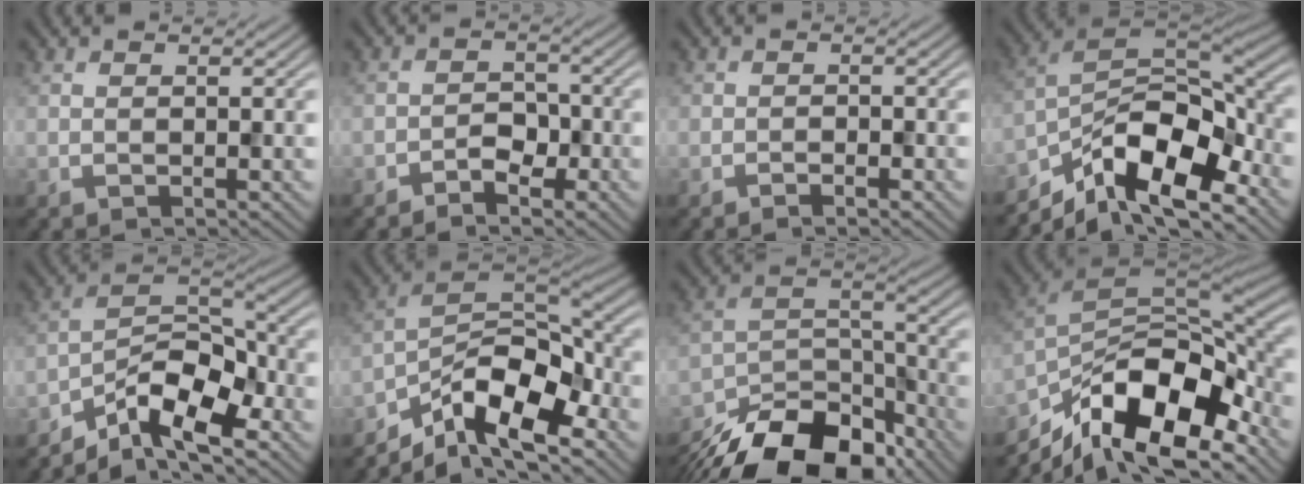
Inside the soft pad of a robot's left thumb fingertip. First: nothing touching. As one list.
[{"total": 3.1, "force": [-2.0, 1.7, 1.7], "torque": [-0.022, 0.007, -0.040]}, {"total": 1.2, "force": [-0.9, 0.6, 0.6], "torque": [-0.008, -0.001, -0.017]}, {"total": 13.6, "force": [-9.0, 5.1, 8.8], "torque": [-0.161, -0.007, -0.170]}, {"total": 10.1, "force": [-7.2, 3.6, 6.1], "torque": [-0.095, 0.006, -0.150]}, {"total": 11.4, "force": [-7.8, 4.2, 7.2], "torque": [-0.116, -0.003, -0.156]}, {"total": 16.5, "force": [-13.2, 6.6, 7.5], "torque": [-0.160, -0.025, -0.206]}, {"total": 16.2, "force": [-9.9, 6.9, 10.8], "torque": [-0.216, -0.017, -0.178]}]